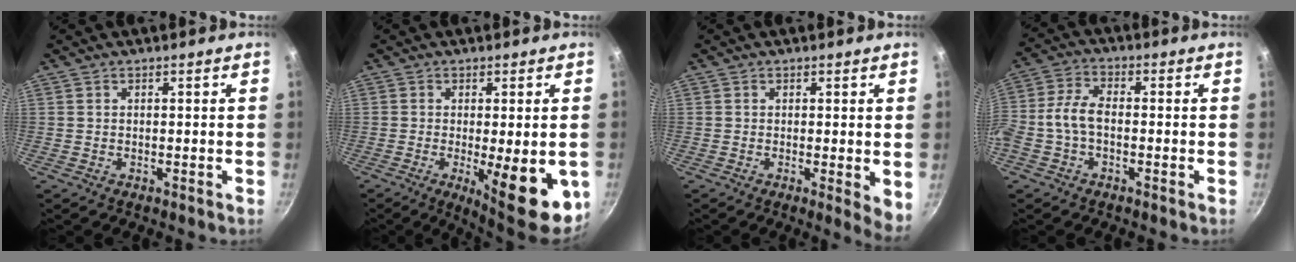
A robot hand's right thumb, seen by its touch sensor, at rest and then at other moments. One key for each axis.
{"total": 13.4, "fx": -3.3, "fy": 3.8, "fz": 12.4, "tx": -0.149, "ty": -0.009, "tz": -0.034}
{"total": 4.1, "fx": -0.1, "fy": 1.2, "fz": 3.9, "tx": -0.047, "ty": -0.015, "tz": -0.003}
{"total": 6.5, "fx": -1.5, "fy": 3.6, "fz": 5.2, "tx": -0.111, "ty": 0.030, "tz": -0.041}